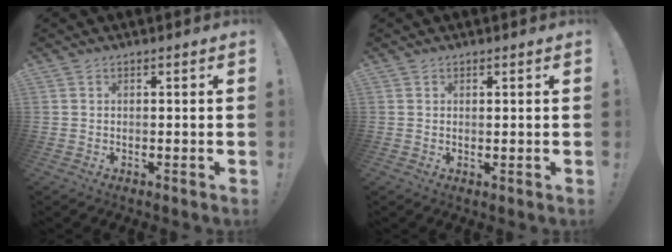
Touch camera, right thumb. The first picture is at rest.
{"total": 0.7, "force": [0.6, 0.2, 0.1], "torque": [0.007, -0.003, 0.010]}